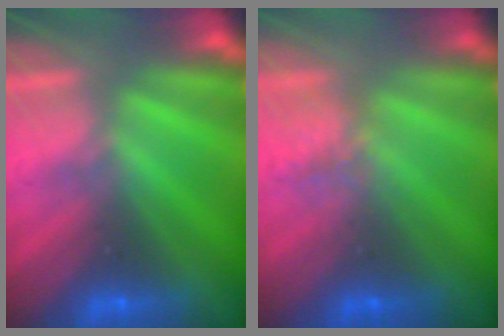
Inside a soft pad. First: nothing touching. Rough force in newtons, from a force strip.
{"total": 2.5}